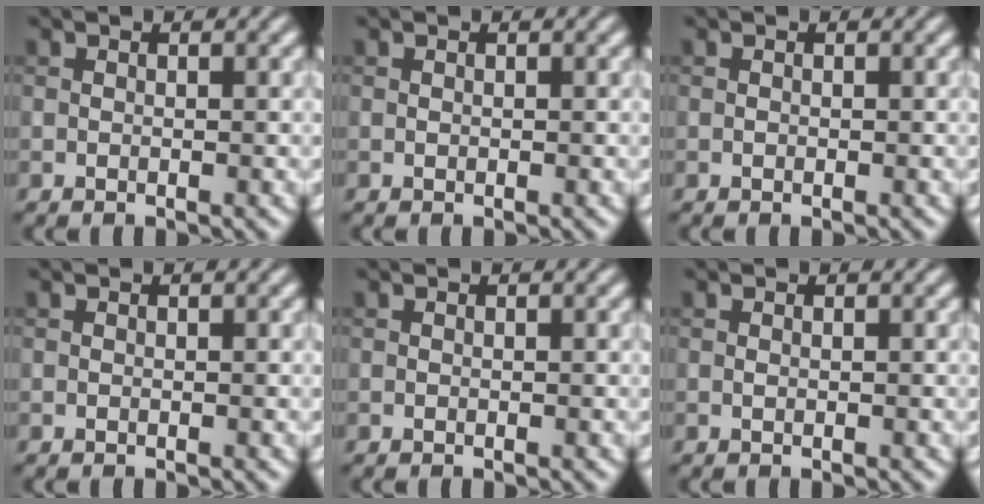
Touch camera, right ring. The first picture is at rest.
{"total": 0.0}
{"total": 0.0}
{"total": 0.0}
{"total": 0.0}
{"total": 0.0}